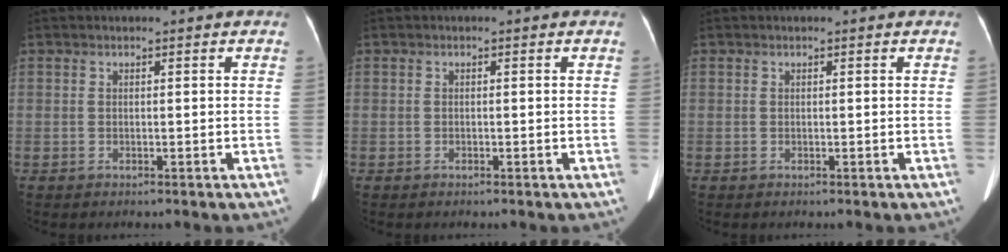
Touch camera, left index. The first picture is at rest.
{"total": 0.0}
{"total": 0.0}